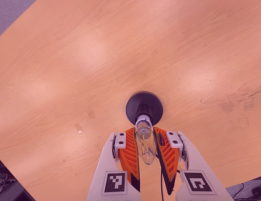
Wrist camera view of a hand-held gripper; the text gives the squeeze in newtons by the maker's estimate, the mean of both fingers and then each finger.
{"total": 18.6, "left": 19.9, "right": 17.3}